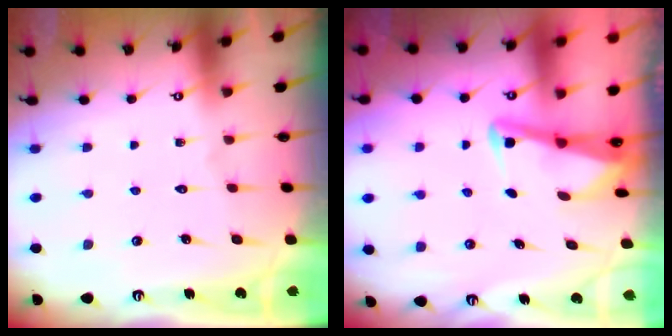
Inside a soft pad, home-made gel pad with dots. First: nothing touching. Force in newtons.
{"total": 3.0, "press": 3.0, "slide": 0.4}